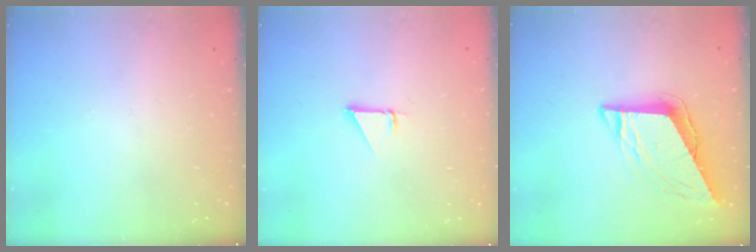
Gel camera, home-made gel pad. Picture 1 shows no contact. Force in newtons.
{"total": 1.0, "press": 1.0, "slide": 0.1}
{"total": 9.6, "press": 9.6, "slide": 1.0}